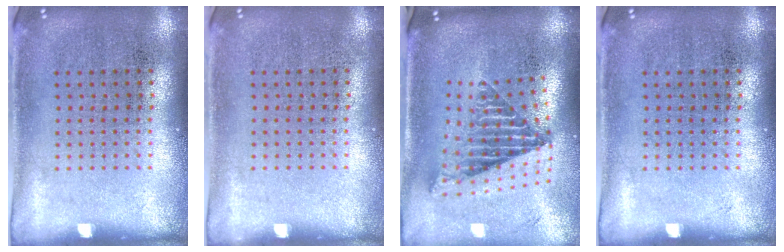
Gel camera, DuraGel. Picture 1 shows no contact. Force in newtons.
{"total": 0.0}
{"total": 2.5, "press": 1.7, "slide": 1.9}
{"total": 0.0}